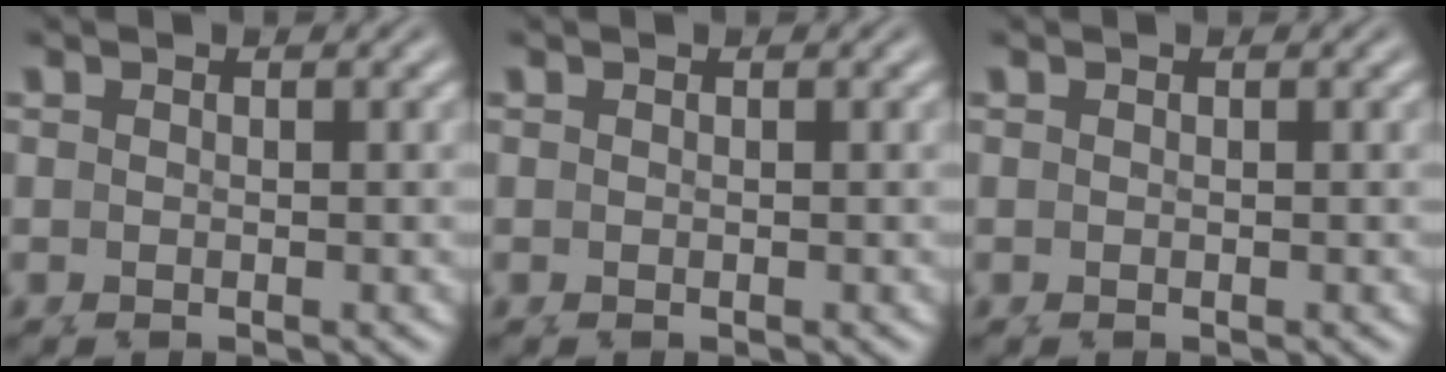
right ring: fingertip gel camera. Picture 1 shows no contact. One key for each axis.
{"total": 0.0}
{"total": 0.0}